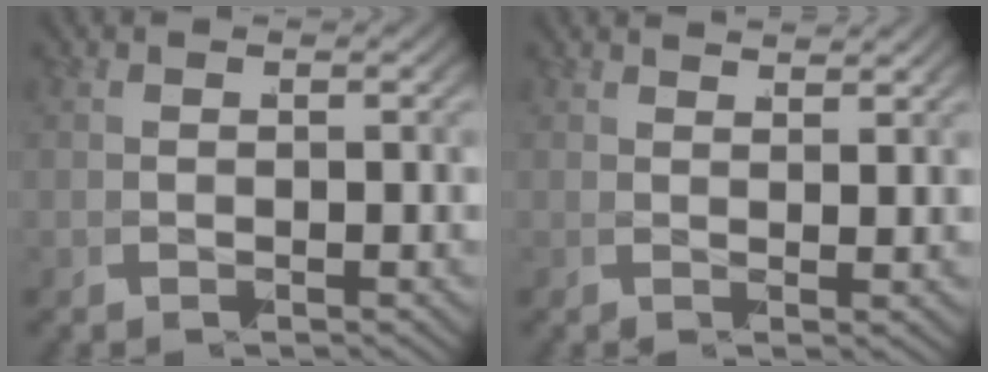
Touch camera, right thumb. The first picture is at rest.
{"total": 1.6, "force": [1.5, -0.2, 0.2], "torque": [0.002, 0.002, 0.025]}